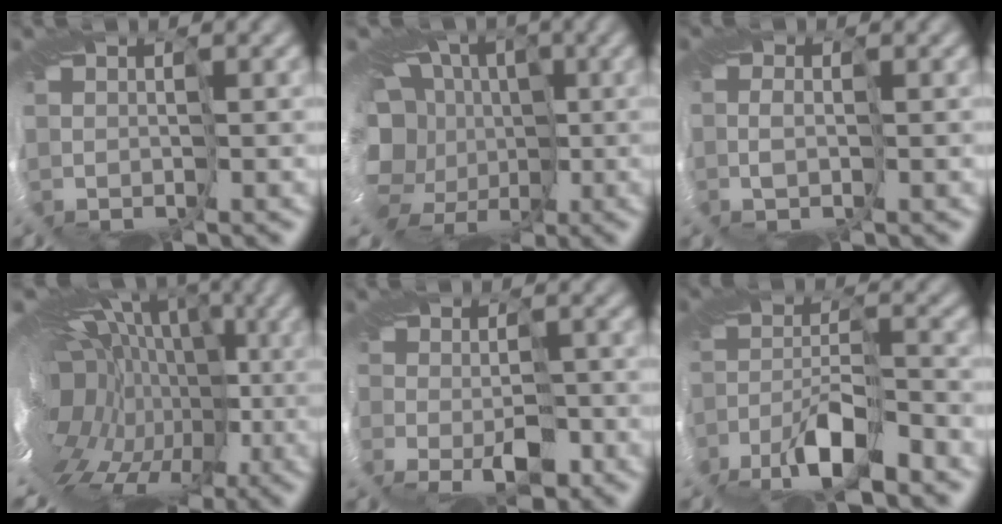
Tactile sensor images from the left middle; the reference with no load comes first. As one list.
[{"total": 12.4, "force": [-1.0, 10.5, 6.5], "torque": [-0.103, -0.008, -0.041]}, {"total": 0.8, "force": [-0.6, 0.0, 0.5], "torque": [-0.008, -0.001, -0.011]}, {"total": 17.2, "force": [-3.0, 12.4, 11.5], "torque": [-0.128, 0.001, -0.070]}, {"total": 1.1, "force": [-1.0, 0.0, 0.3], "torque": [0.006, -0.004, -0.016]}, {"total": 4.1, "force": [-3.8, 0.1, 1.6], "torque": [-0.018, -0.001, -0.073]}]